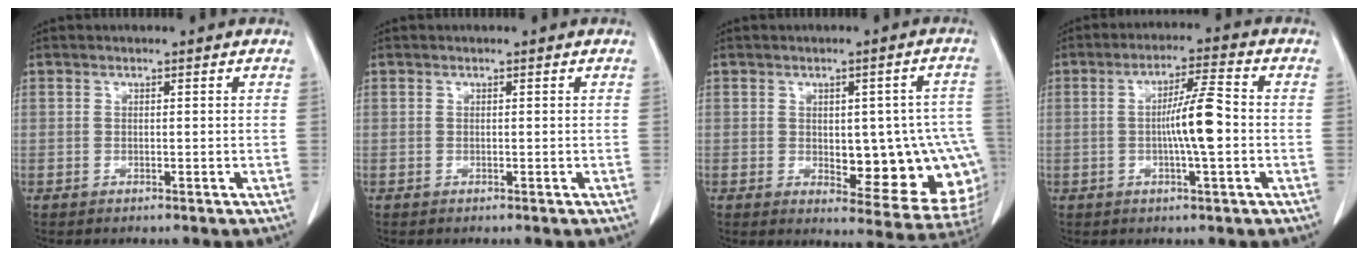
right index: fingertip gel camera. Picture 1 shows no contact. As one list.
[{"total": 0.0}, {"total": 15.6, "force": [-2.1, 6.3, 14.1], "torque": [-0.120, 0.020, -0.003]}, {"total": 7.4, "force": [-0.7, 0.2, 7.4], "torque": [-0.132, 0.005, -0.015]}]